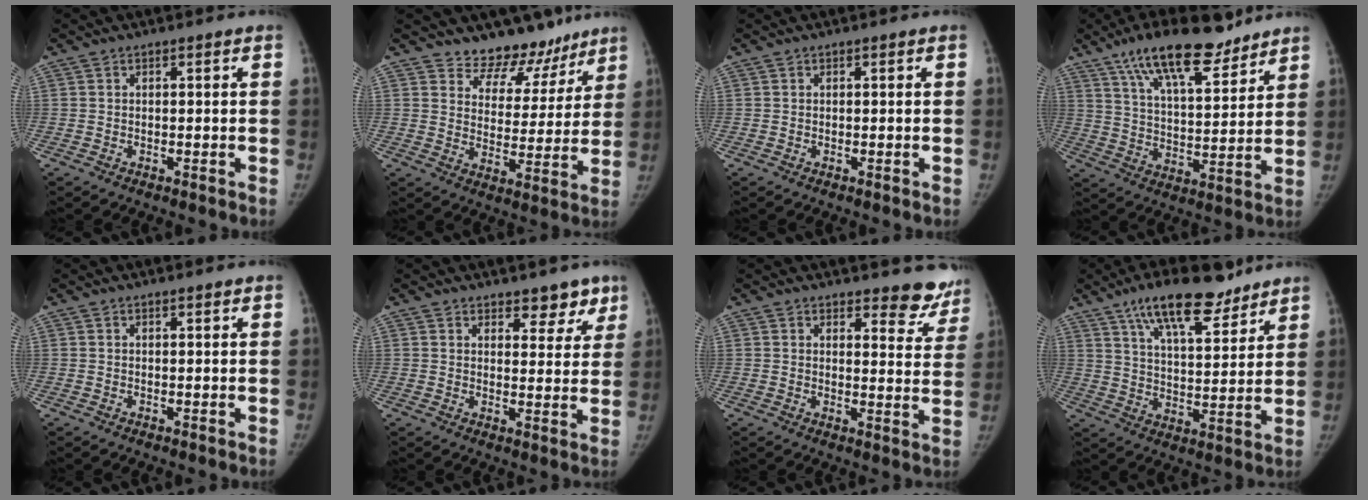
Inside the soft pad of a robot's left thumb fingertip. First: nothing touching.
{"total": 11.5, "force": [9.7, 5.9, 1.6], "torque": [0.028, -0.078, 0.134]}
{"total": 0.0}
{"total": 17.8, "force": [12.5, 6.0, 11.1], "torque": [-0.160, -0.051, 0.213]}
{"total": 0.6, "force": [0.5, 0.1, 0.3], "torque": [-0.008, -0.003, 0.008]}
{"total": 5.7, "force": [4.4, 3.0, 2.1], "torque": [0.014, -0.027, 0.058]}
{"total": 8.5, "force": [7.6, 3.1, 2.4], "torque": [0.014, -0.058, 0.073]}
{"total": 15.9, "force": [11.0, 5.6, 10.0], "torque": [-0.135, -0.049, 0.184]}